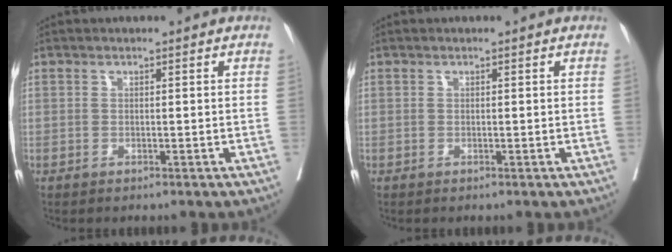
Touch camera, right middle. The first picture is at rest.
{"total": 0.0}